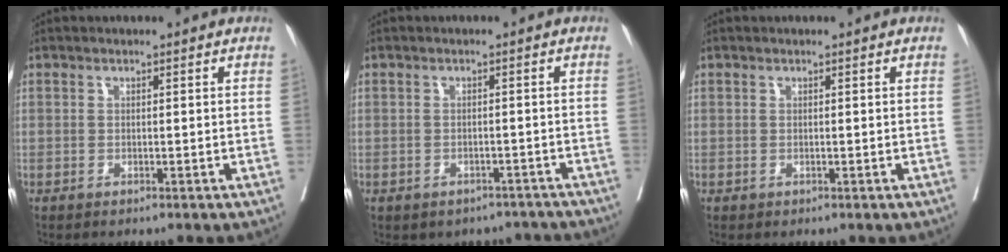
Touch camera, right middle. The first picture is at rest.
{"total": 7.3, "force": [-6.2, 3.8, 0.6], "torque": [0.007, 0.016, -0.067]}
{"total": 0.0}